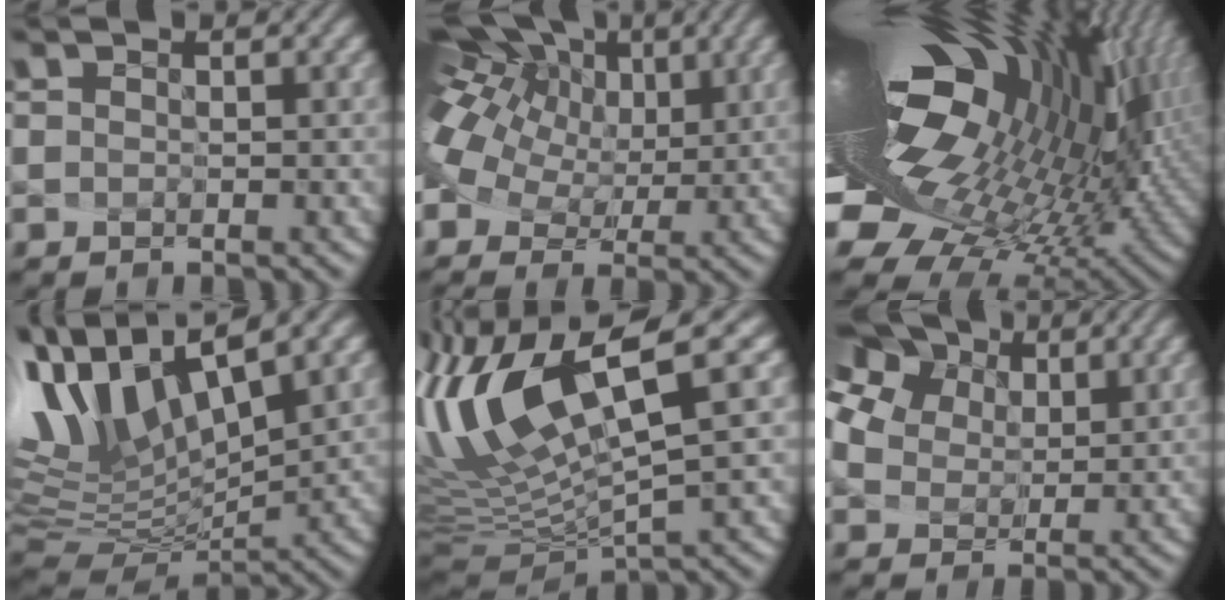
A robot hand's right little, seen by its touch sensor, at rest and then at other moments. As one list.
[{"total": 14.6, "force": [5.9, 8.5, 10.2], "torque": [-0.239, 0.038, 0.107]}, {"total": 19.1, "force": [3.3, 10.0, 15.9], "torque": [-0.290, -0.041, 0.077]}, {"total": 11.3, "force": [4.8, 3.7, 9.5], "torque": [-0.226, 0.002, 0.107]}, {"total": 10.6, "force": [2.4, 1.7, 10.2], "torque": [-0.224, -0.003, 0.076]}, {"total": 10.1, "force": [5.2, 6.8, 5.3], "torque": [-0.135, 0.017, 0.120]}]